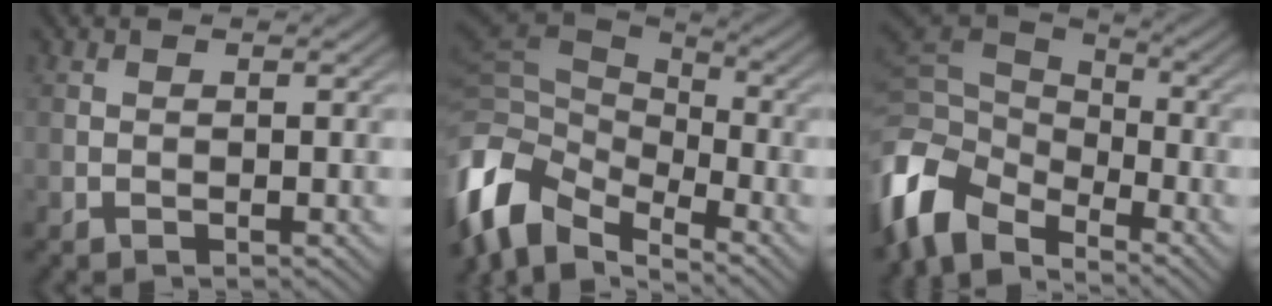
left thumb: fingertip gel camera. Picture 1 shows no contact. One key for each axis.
{"total": 12.8, "fx": -6.6, "fy": 7.6, "fz": 8.0, "tx": -0.210, "ty": -0.011, "tz": -0.123}
{"total": 10.3, "fx": -5.7, "fy": 6.2, "fz": 6.0, "tx": -0.154, "ty": -0.007, "tz": -0.120}